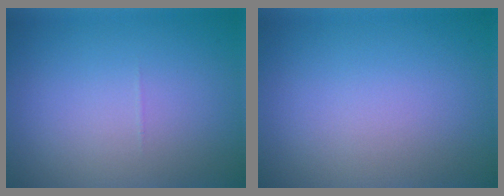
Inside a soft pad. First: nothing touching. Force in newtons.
{"total": 0.0}